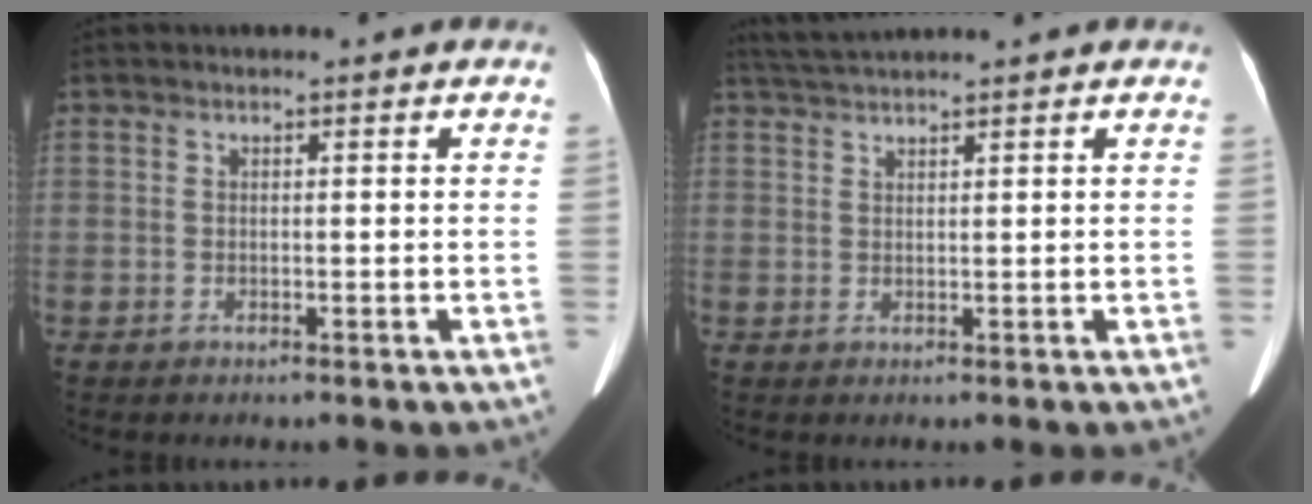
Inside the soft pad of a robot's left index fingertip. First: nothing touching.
{"total": 3.8, "force": [3.5, -0.8, 1.5], "torque": [-0.026, 0.027, 0.068]}